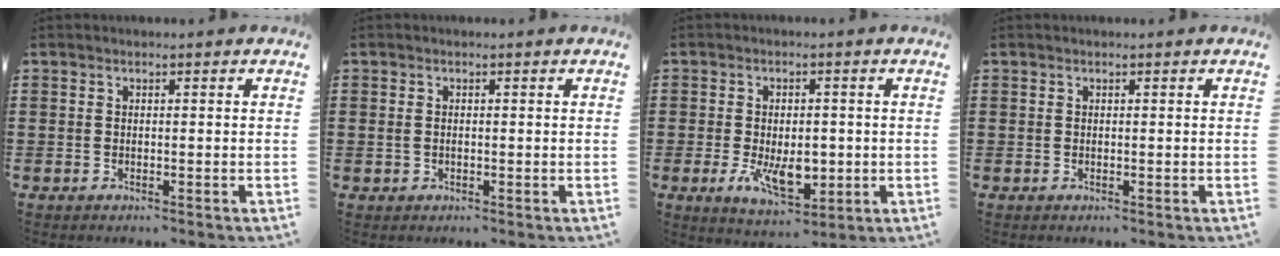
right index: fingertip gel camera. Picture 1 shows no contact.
{"total": 0.8, "force": [0.0, 0.6, 0.6], "torque": [-0.014, 0.004, -0.001]}
{"total": 7.5, "force": [-1.5, 4.2, 6.1], "torque": [-0.105, -0.003, -0.027]}
{"total": 0.0}